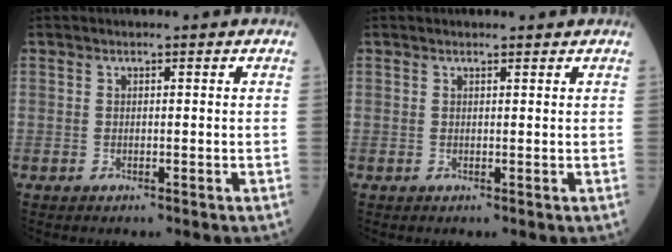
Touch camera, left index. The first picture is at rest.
{"total": 1.2, "force": [1.2, 0.2, 0.2], "torque": [-0.011, 0.005, 0.017]}